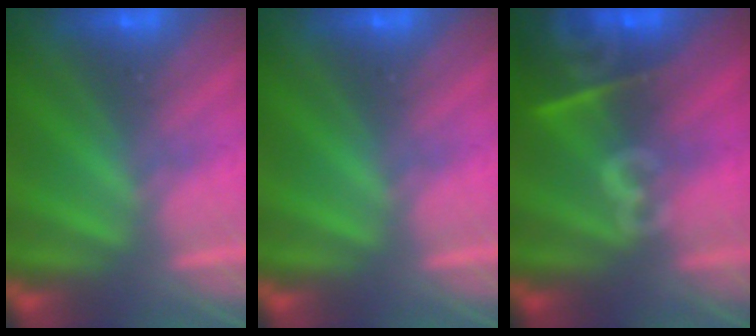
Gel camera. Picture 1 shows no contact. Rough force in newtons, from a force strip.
{"total": 0.0}
{"total": 6.8}